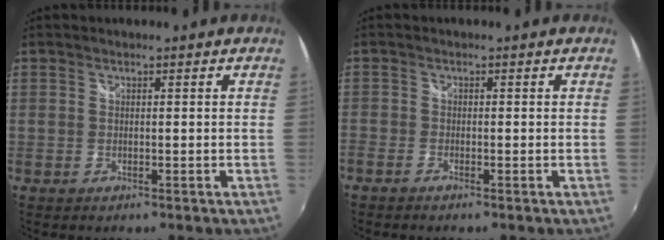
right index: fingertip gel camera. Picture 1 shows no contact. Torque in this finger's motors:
{"motor_torque": [-0.03, -0.07, 0.08, 0.01]}